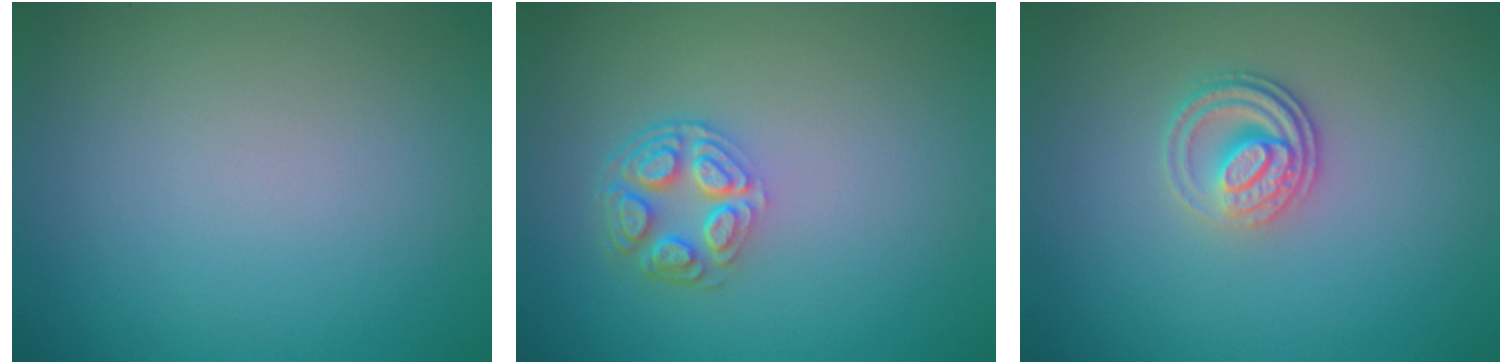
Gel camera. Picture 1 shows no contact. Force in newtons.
{"total": 4.1, "press": 3.2, "slide": 2.6}
{"total": 2.8, "press": 2.5, "slide": 1.4}